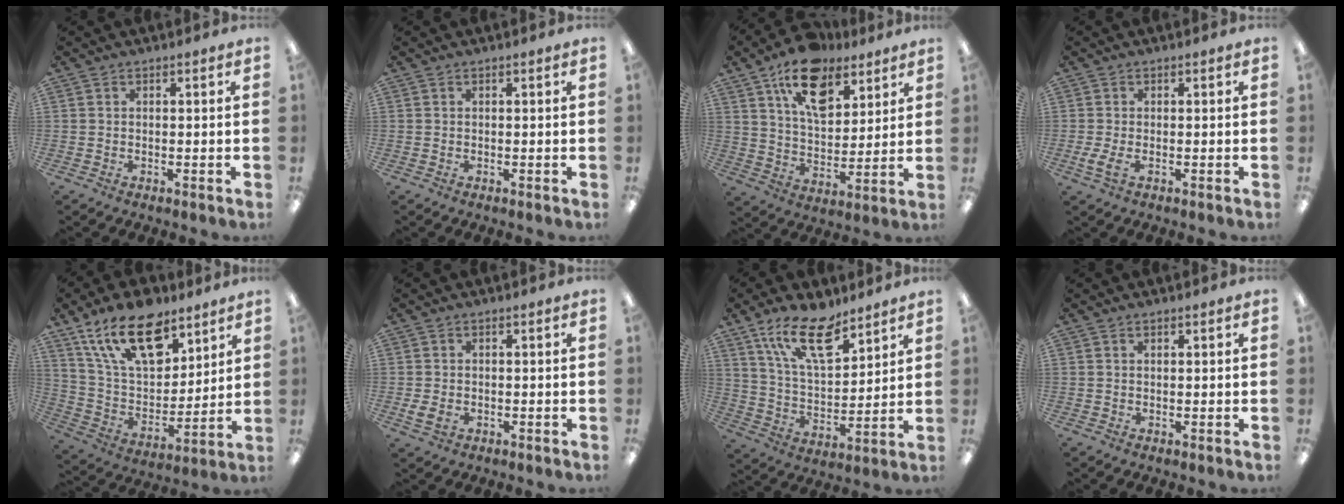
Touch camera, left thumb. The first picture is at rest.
{"total": 0.0}
{"total": 16.3, "force": [10.2, 8.7, 9.2], "torque": [-0.148, -0.040, 0.182]}
{"total": 3.5, "force": [-0.8, 1.4, 3.1], "torque": [-0.071, -0.004, -0.017]}
{"total": 20.2, "force": [12.4, 10.6, 12.0], "torque": [-0.212, -0.051, 0.224]}
{"total": 3.2, "force": [-0.7, 2.2, 2.3], "torque": [-0.044, -0.004, -0.016]}
{"total": 16.7, "force": [11.2, 7.1, 10.2], "torque": [-0.182, -0.046, 0.197]}
{"total": 0.8, "force": [0.5, 0.3, 0.5], "torque": [-0.011, 0.001, 0.010]}